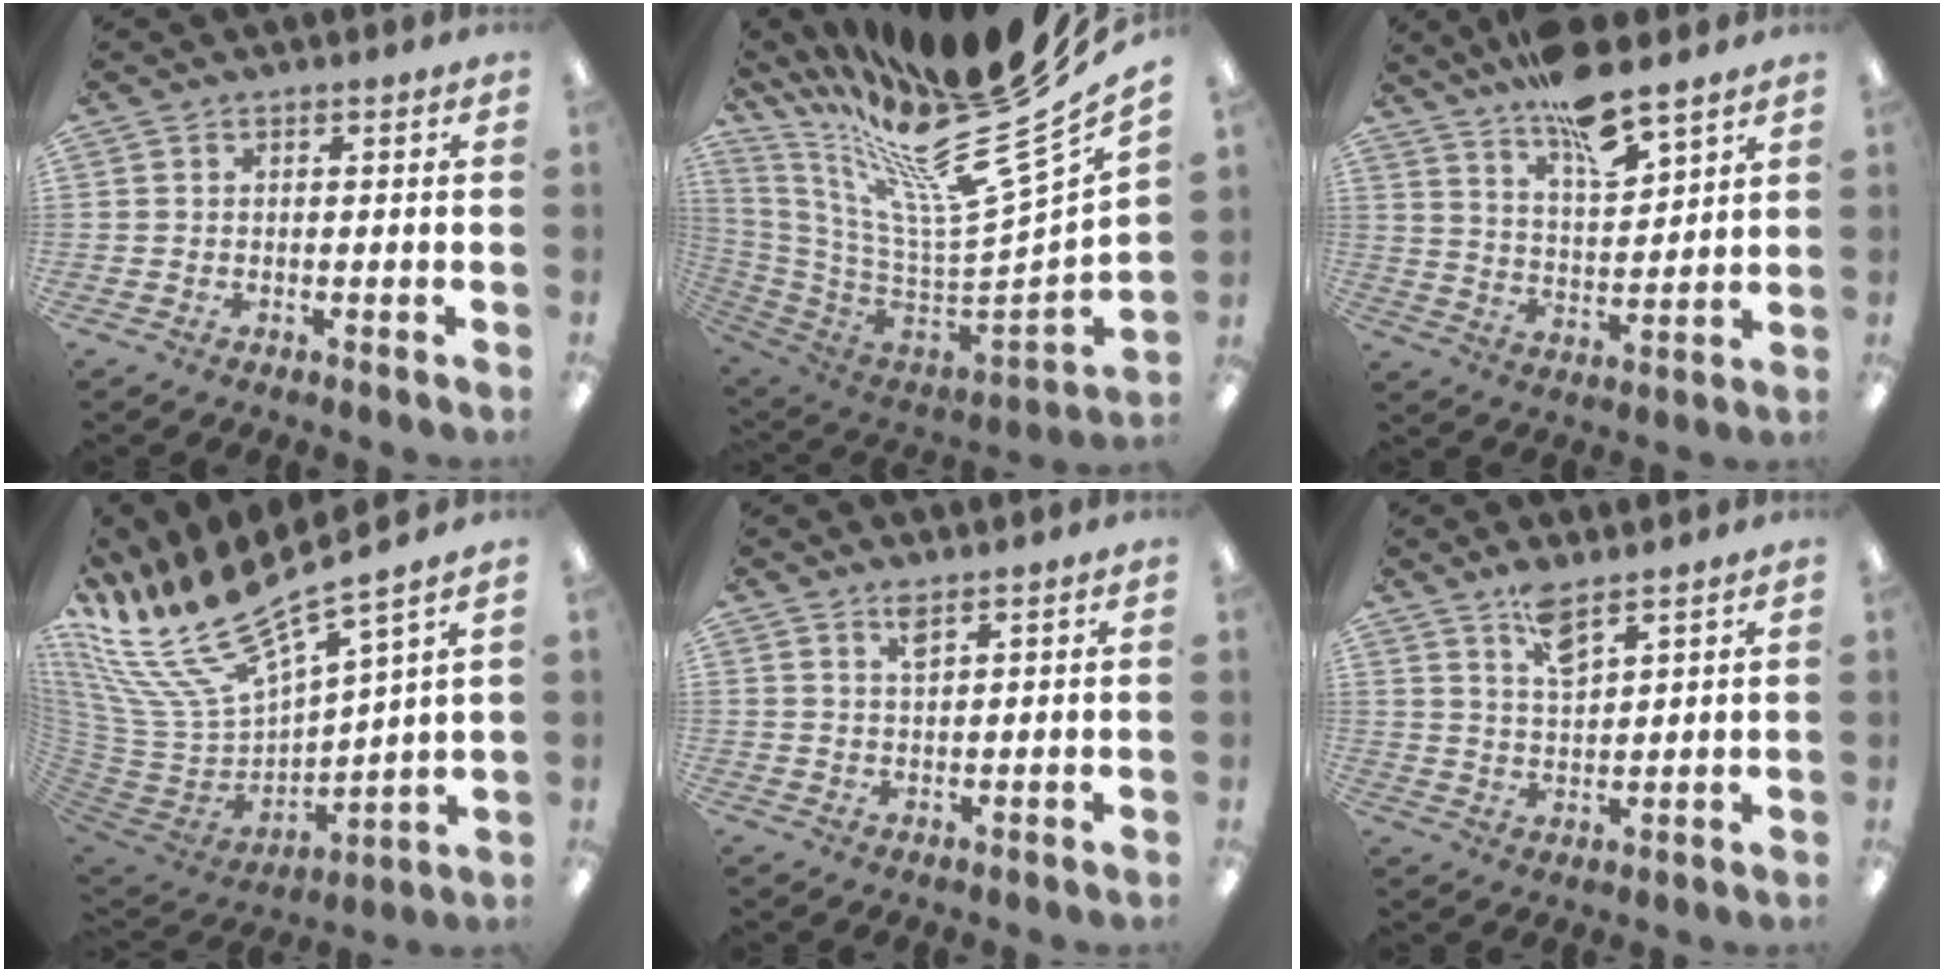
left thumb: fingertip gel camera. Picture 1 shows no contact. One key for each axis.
{"total": 23.6, "fx": 16.6, "fy": 3.5, "fz": 16.4, "tx": -0.234, "ty": -0.171, "tz": 0.268}
{"total": 12.2, "fx": 10.1, "fy": 3.0, "fz": 6.1, "tx": -0.099, "ty": -0.065, "tz": 0.177}
{"total": 20.7, "fx": 15.8, "fy": 6.8, "fz": 11.5, "tx": -0.237, "ty": -0.126, "tz": 0.278}
{"total": 2.5, "fx": 2.0, "fy": 0.3, "fz": 1.4, "tx": -0.025, "ty": -0.002, "tz": 0.034}
{"total": 6.4, "fx": 5.1, "fy": 1.8, "fz": 3.4, "tx": -0.055, "ty": -0.028, "tz": 0.088}